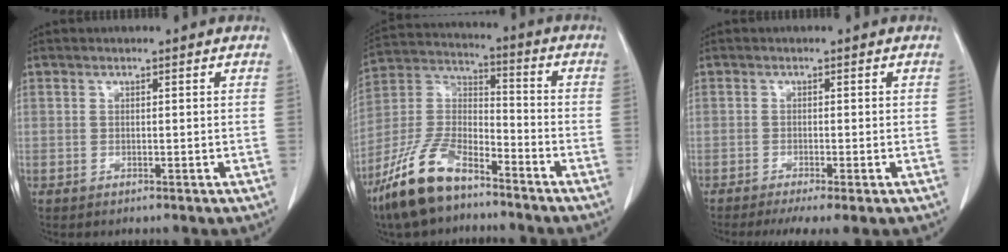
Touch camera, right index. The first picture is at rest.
{"total": 13.7, "force": [-10.0, 4.9, 8.1], "torque": [-0.178, 0.003, -0.194]}
{"total": 4.9, "force": [-3.4, 0.3, 3.4], "torque": [-0.051, -0.012, -0.053]}